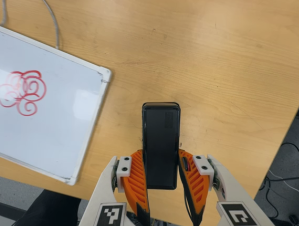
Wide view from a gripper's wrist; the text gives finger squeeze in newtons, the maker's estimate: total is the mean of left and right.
{"total": 5.2, "left": 3.4, "right": 7.0}